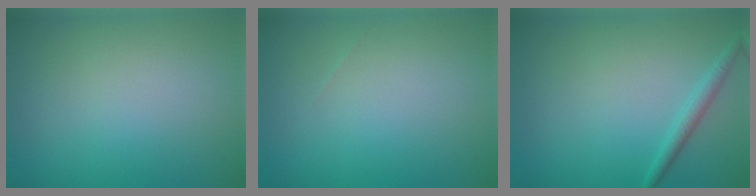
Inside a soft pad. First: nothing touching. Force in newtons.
{"total": 0.0}
{"total": 1.5, "press": 1.5, "slide": 0.1}